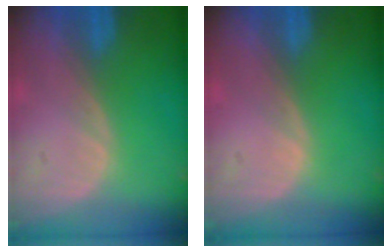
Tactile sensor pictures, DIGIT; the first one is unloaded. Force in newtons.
{"total": 0.0}